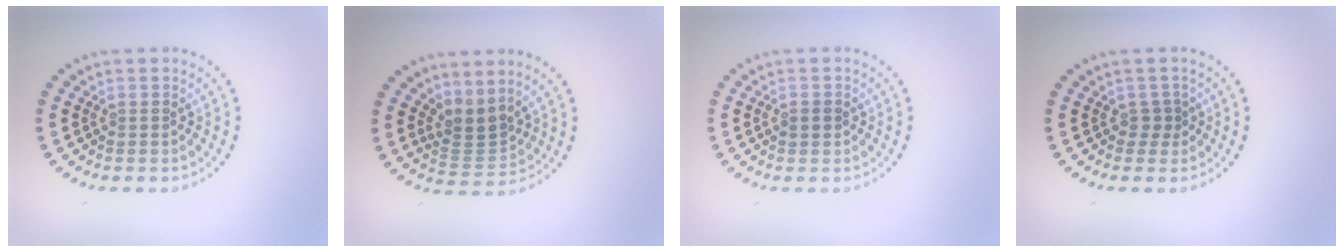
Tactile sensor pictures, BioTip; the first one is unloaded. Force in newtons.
{"total": 2.6, "press": 1.9, "slide": 1.8}
{"total": 1.3, "press": 1.3, "slide": 0.2}
{"total": 0.9, "press": 0.7, "slide": 0.5}